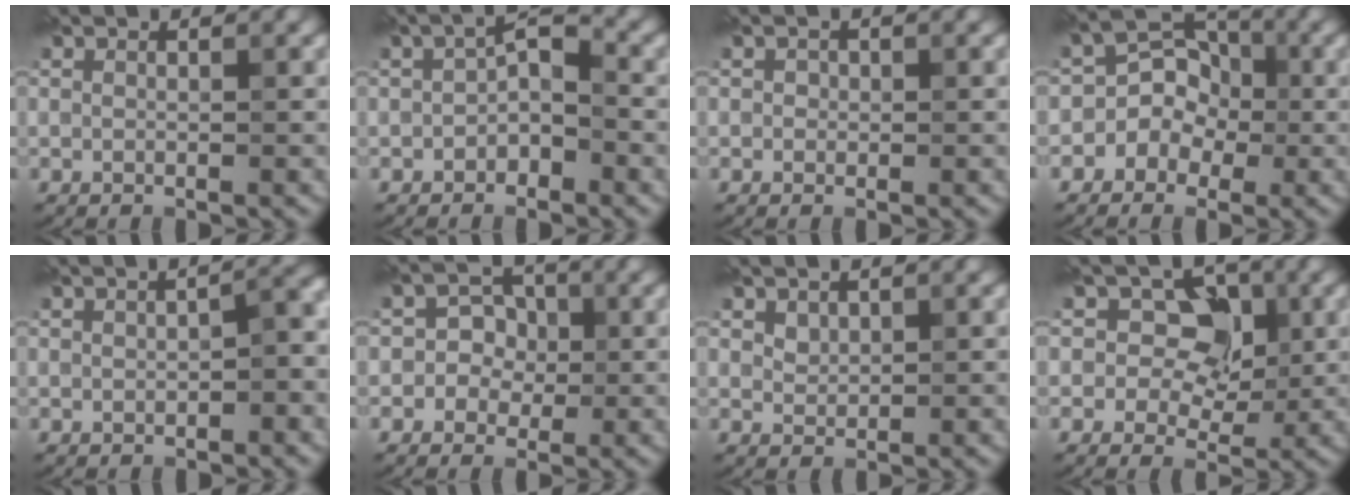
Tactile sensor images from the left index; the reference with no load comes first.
{"total": 2.7, "force": [-1.1, 1.4, 2.0], "torque": [-0.028, 0.020, -0.025]}
{"total": 0.9, "force": [-0.1, 0.9, 0.3], "torque": [0.002, 0.003, -0.004]}
{"total": 5.9, "force": [-1.3, 5.3, 2.2], "torque": [-0.001, 0.035, -0.044]}
{"total": 3.1, "force": [-0.3, 0.9, 2.9], "torque": [-0.036, 0.013, -0.004]}
{"total": 2.9, "force": [-0.3, 2.7, 1.0], "torque": [0.007, 0.009, -0.022]}
{"total": 1.1, "force": [0.9, 0.6, 0.0], "torque": [-0.003, 0.002, 0.019]}
{"total": 5.9, "force": [1.1, 4.5, 3.7], "torque": [-0.034, 0.013, -0.008]}